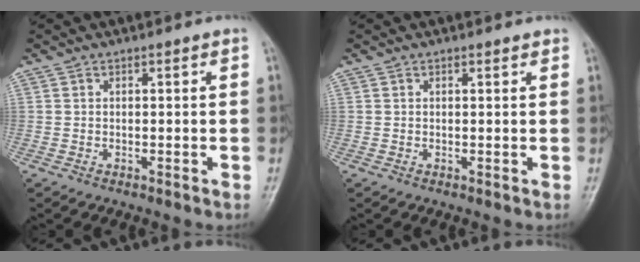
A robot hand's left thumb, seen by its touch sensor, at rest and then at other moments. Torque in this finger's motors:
{"motor_torque": [0.00, 0.02, 0.08, 0.03, 0.00]}